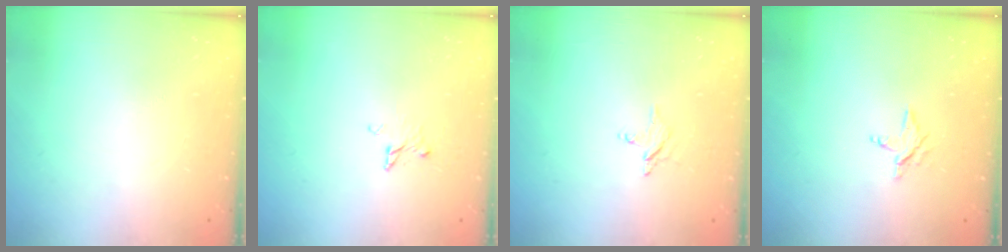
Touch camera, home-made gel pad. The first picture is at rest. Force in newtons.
{"total": 2.8, "press": 2.7, "slide": 0.3}
{"total": 2.4, "press": 2.4, "slide": 0.2}
{"total": 2.5, "press": 2.5, "slide": 0.3}